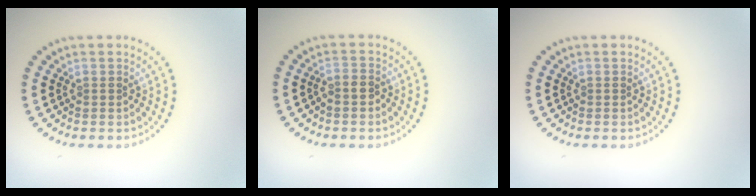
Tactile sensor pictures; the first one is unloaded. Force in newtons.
{"total": 1.1, "press": 0.9, "slide": 0.6}
{"total": 0.0}